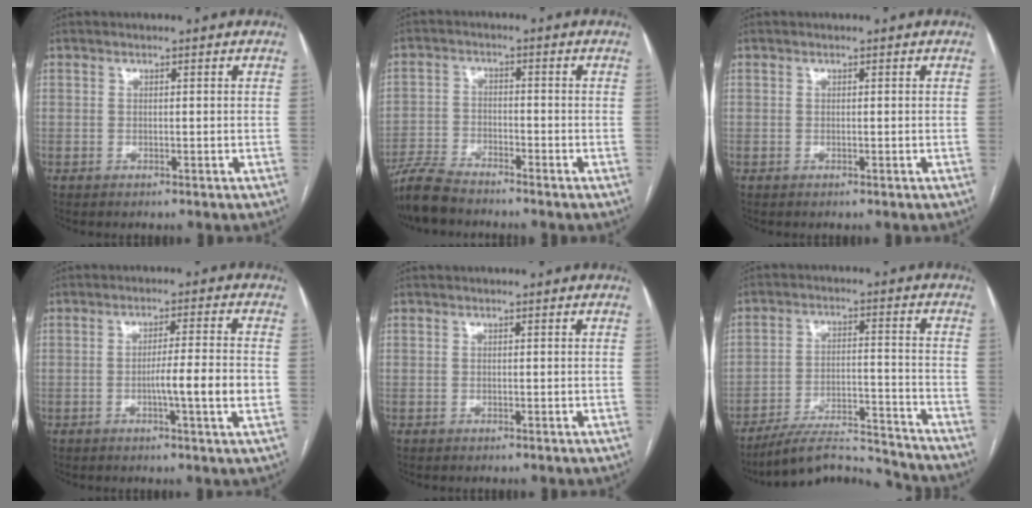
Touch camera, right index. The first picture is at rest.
{"total": 6.4, "force": [-5.9, 1.3, 2.3], "torque": [-0.048, -0.017, -0.114]}
{"total": 0.0}
{"total": 6.9, "force": [-1.5, -0.6, 6.7], "torque": [-0.104, -0.001, -0.024]}
{"total": 0.0}
{"total": 12.3, "force": [-12.0, 0.6, 2.4], "torque": [-0.032, 0.021, -0.194]}